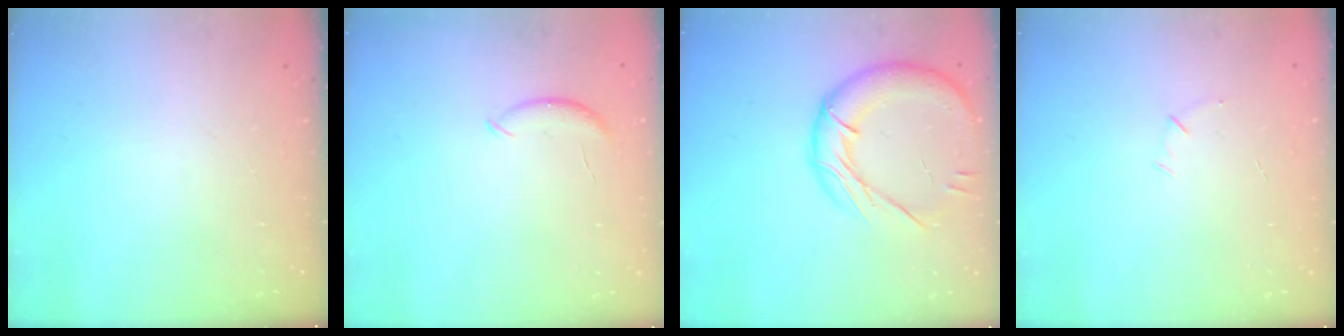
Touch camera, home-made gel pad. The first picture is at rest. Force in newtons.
{"total": 7.1, "press": 7.0, "slide": 1.0}
{"total": 17.1, "press": 17.0, "slide": 2.0}
{"total": 3.9, "press": 3.8, "slide": 1.1}